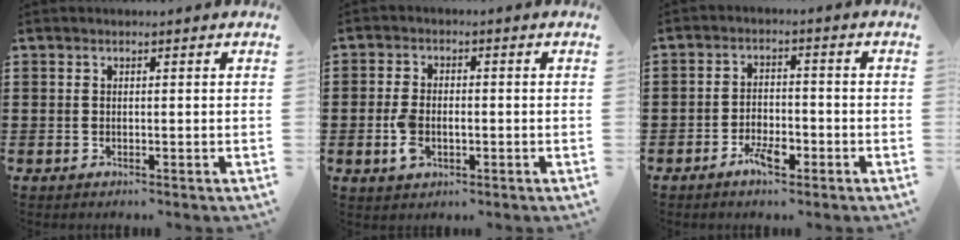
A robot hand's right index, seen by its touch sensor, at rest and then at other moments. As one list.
[{"total": 3.7, "force": [-0.9, 2.3, 2.7], "torque": [-0.066, -0.001, -0.019]}, {"total": 3.9, "force": [-2.5, 1.6, 2.6], "torque": [-0.049, 0.004, -0.047]}]